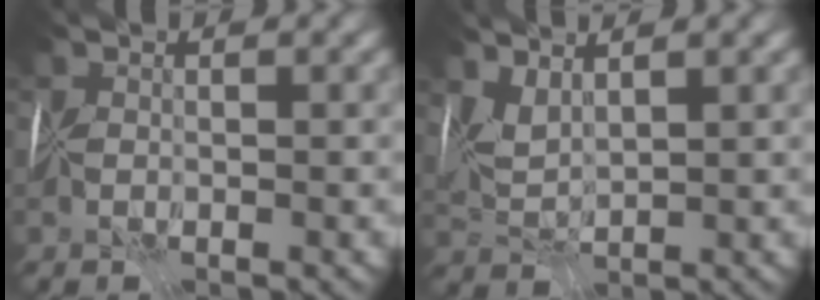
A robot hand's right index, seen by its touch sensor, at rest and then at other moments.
{"total": 2.0, "force": [1.9, -0.4, 0.4], "torque": [-0.010, 0.000, 0.045]}